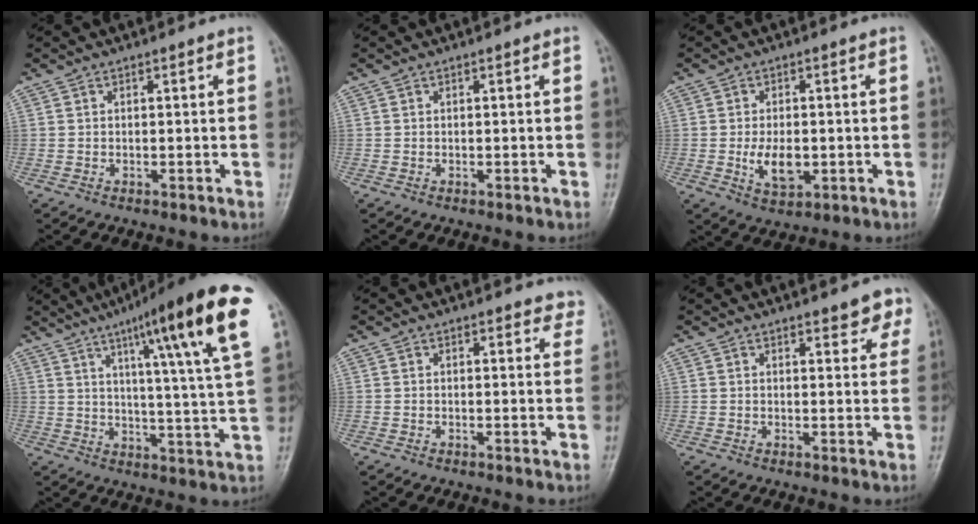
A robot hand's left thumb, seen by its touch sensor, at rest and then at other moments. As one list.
[{"total": 0.0}, {"total": 6.4, "force": [-1.0, 3.6, 5.2], "torque": [-0.083, -0.006, -0.011]}, {"total": 21.4, "force": [10.7, 2.3, 18.4], "torque": [-0.254, -0.027, 0.149]}, {"total": 3.7, "force": [3.2, 1.5, 1.2], "torque": [0.020, -0.011, 0.023]}, {"total": 5.2, "force": [3.9, 2.0, 2.9], "torque": [-0.006, -0.016, 0.042]}]